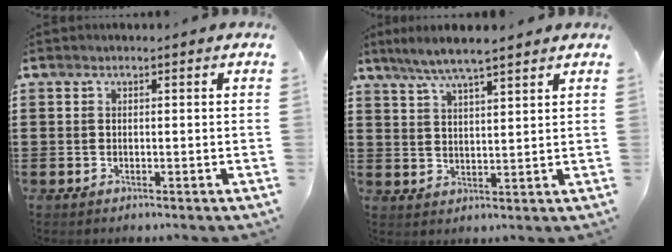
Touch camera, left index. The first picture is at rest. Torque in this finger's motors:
{"motor_torque": [0.89, 0.60, 0.59, 0.14]}